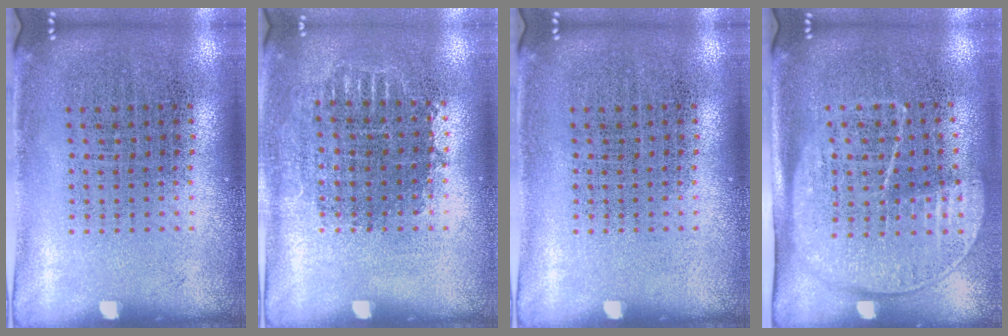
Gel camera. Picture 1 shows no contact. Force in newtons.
{"total": 0.7, "press": 0.7, "slide": 0.3}
{"total": 0.0}
{"total": 1.7, "press": 1.4, "slide": 1.0}